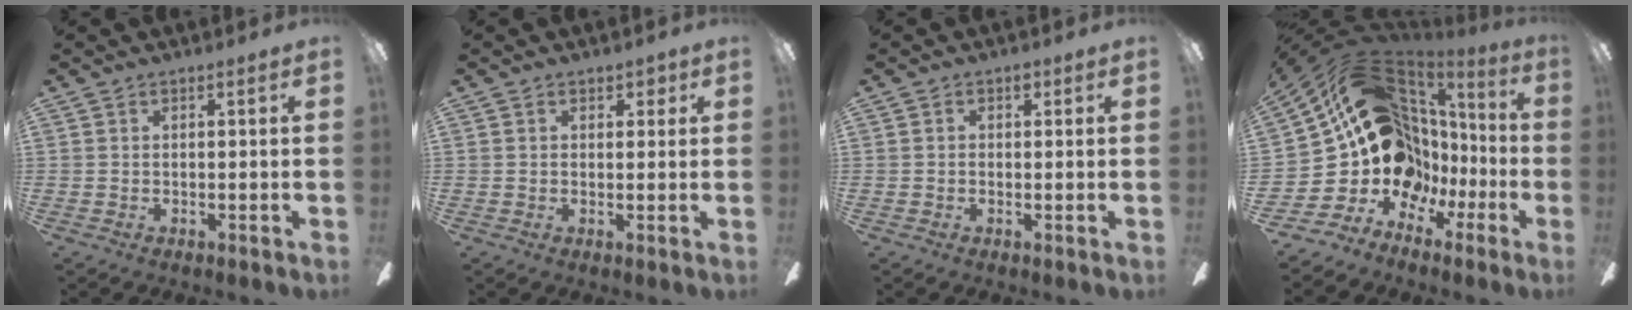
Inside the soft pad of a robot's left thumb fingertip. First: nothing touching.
{"total": 2.2, "force": [0.8, 1.9, 0.9], "torque": [-0.003, 0.002, 0.011]}
{"total": 1.6, "force": [0.0, 1.2, 0.9], "torque": [-0.012, 0.005, -0.003]}
{"total": 19.8, "force": [5.7, 15.6, 10.9], "torque": [-0.203, -0.065, 0.142]}